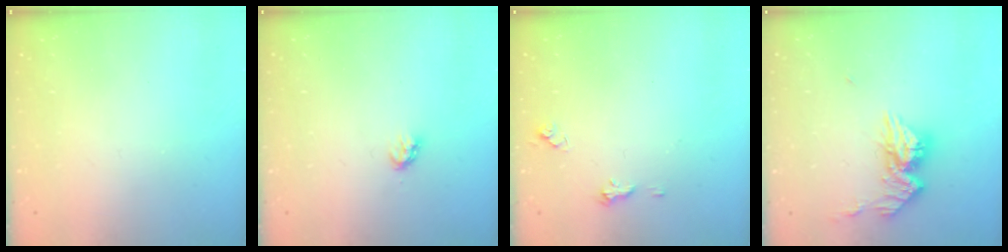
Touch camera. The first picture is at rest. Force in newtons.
{"total": 2.4, "press": 2.4, "slide": 0.3}
{"total": 5.3, "press": 5.2, "slide": 0.7}
{"total": 10.3, "press": 10.2, "slide": 0.9}